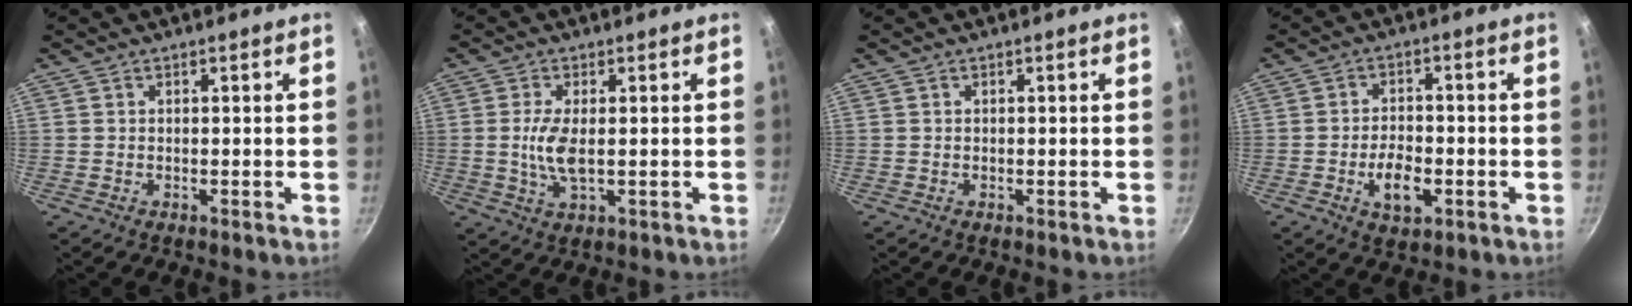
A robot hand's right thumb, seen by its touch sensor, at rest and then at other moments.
{"total": 5.8, "force": [0.0, 2.1, 5.4], "torque": [-0.120, -0.004, -0.002]}
{"total": 0.0}
{"total": 7.0, "force": [-2.3, 3.7, 5.4], "torque": [-0.082, 0.013, -0.037]}